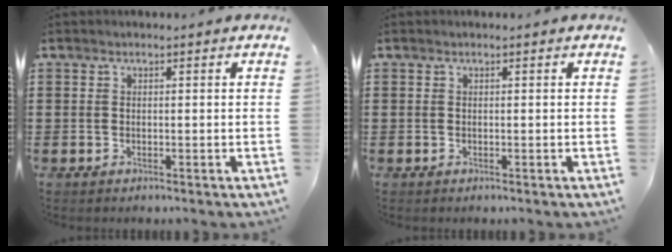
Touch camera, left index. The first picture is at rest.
{"total": 0.0}